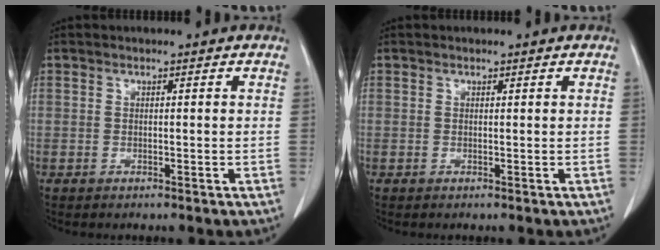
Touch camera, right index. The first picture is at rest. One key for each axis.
{"total": 0.0}